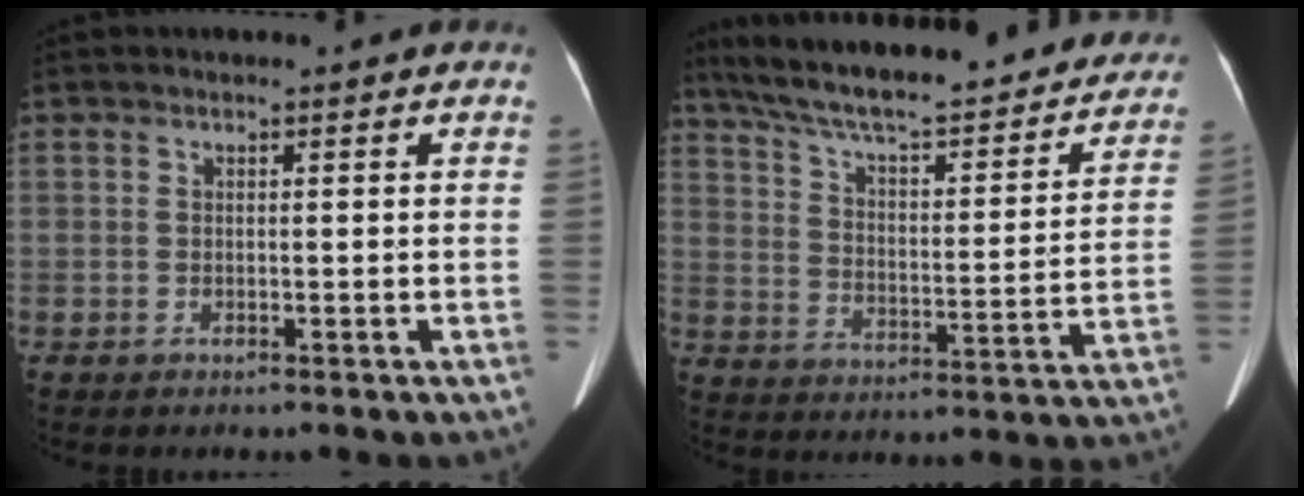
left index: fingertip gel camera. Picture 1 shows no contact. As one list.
[{"total": 31.6, "force": [27.2, 6.3, 14.8], "torque": [-0.242, -0.026, 0.359]}]